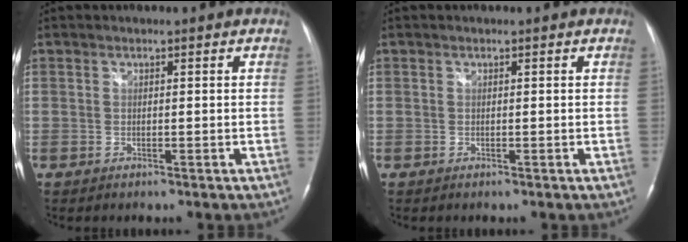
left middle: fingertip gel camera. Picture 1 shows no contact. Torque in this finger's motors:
{"motor_torque": [-0.01, 0.00, 0.01, 0.00]}